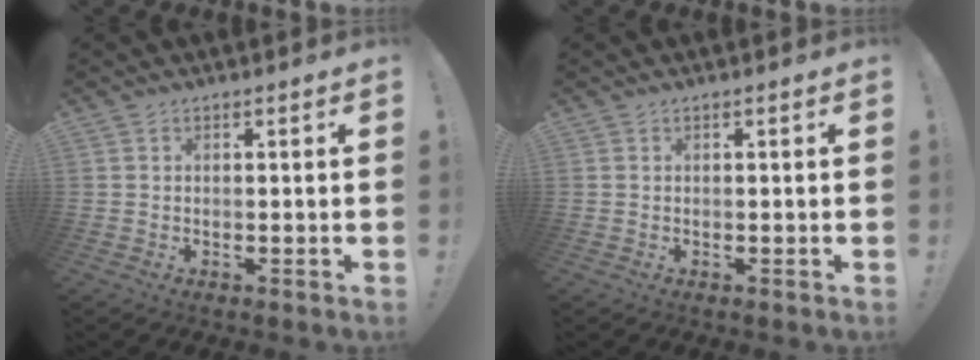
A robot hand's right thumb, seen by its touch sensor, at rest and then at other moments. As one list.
[{"total": 0.0}]